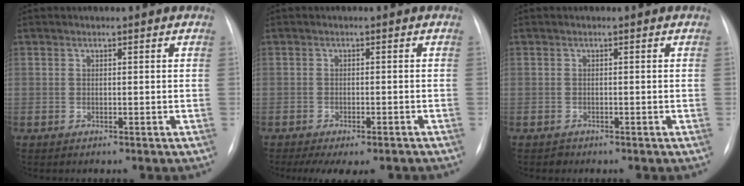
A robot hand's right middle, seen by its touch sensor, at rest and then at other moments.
{"total": 8.6, "force": [-6.8, 2.9, 4.4], "torque": [-0.059, 0.000, -0.090]}
{"total": 0.8, "force": [-0.6, 0.5, -0.2], "torque": [0.001, 0.002, -0.011]}